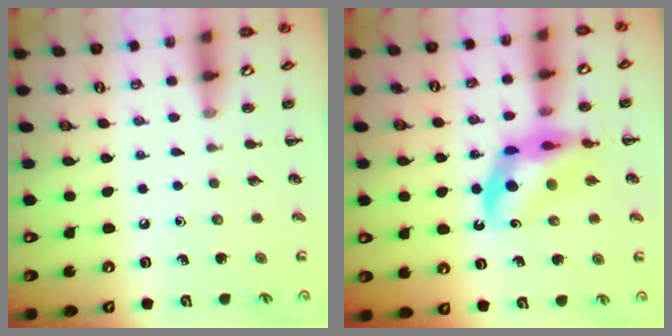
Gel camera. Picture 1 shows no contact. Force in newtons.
{"total": 12.0, "press": 11.6, "slide": 3.0}